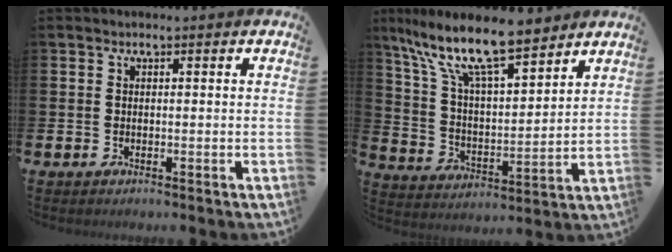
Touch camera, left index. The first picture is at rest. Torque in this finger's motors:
{"motor_torque": [1.04, -1.05, 1.05, 0.21]}